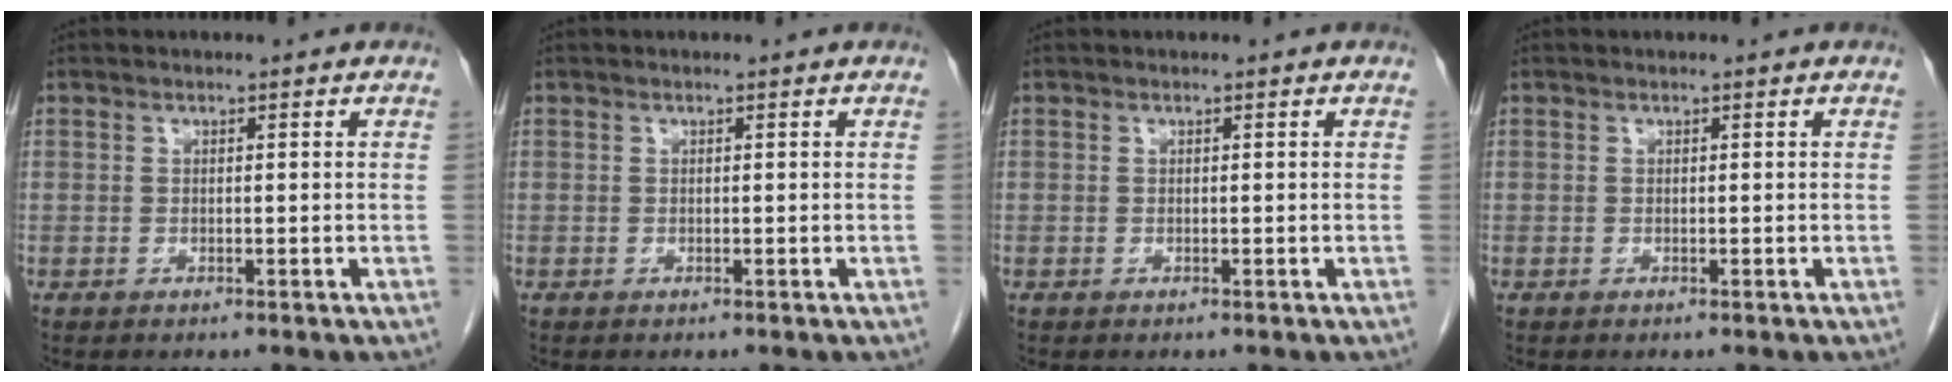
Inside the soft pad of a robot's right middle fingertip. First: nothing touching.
{"total": 0.0}
{"total": 0.0}
{"total": 0.0}